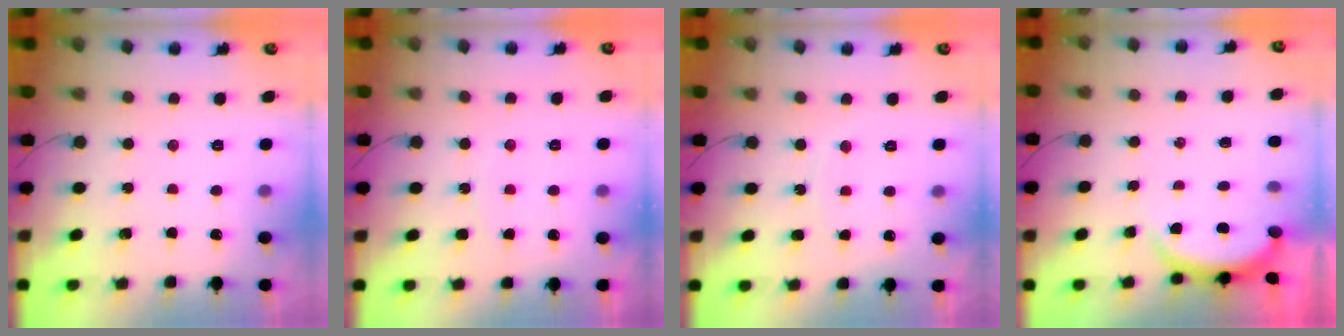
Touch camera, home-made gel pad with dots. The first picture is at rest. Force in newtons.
{"total": 5.1, "press": 5.1, "slide": 0.6}
{"total": 3.9, "press": 3.9, "slide": 0.7}
{"total": 2.8, "press": 2.8, "slide": 0.6}